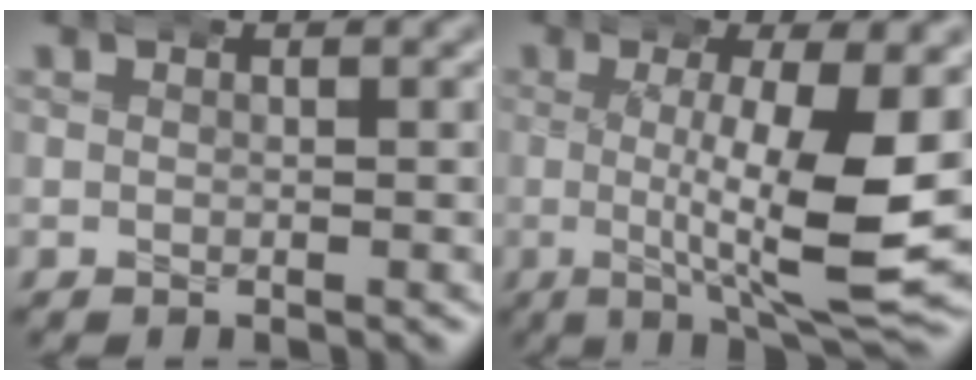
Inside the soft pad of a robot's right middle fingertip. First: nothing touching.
{"total": 8.5, "force": [0.2, 1.0, 8.5], "torque": [-0.132, -0.007, 0.006]}